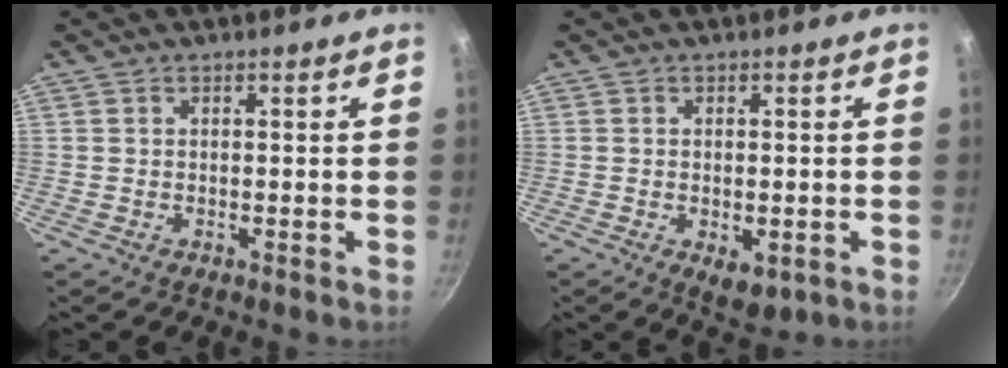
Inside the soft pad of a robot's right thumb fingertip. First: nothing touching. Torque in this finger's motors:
{"motor_torque": [-0.64, 0.37, -0.02, -0.04, 0.12]}